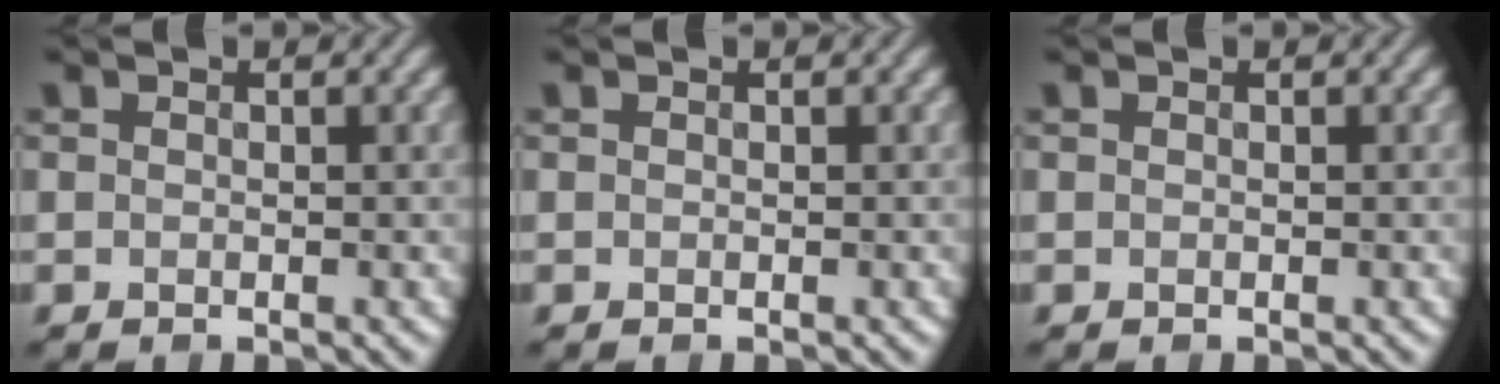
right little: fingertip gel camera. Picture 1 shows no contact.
{"total": 0.0}
{"total": 0.0}